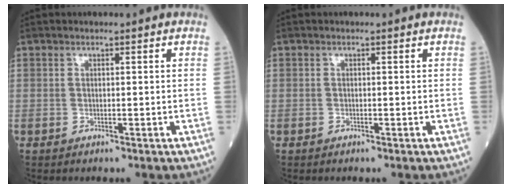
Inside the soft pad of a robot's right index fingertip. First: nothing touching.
{"total": 0.0}